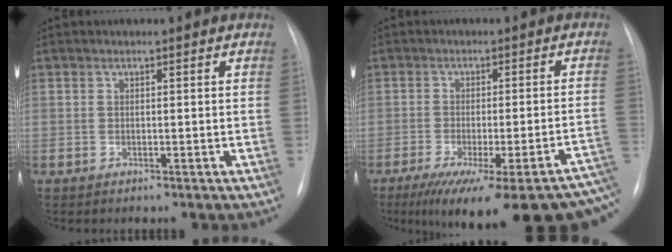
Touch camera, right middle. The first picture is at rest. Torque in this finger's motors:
{"motor_torque": [1.07, -1.06, 0.52, 0.10]}